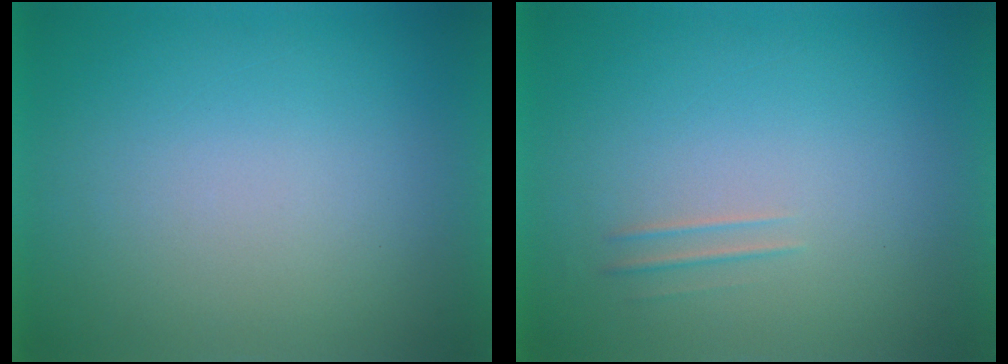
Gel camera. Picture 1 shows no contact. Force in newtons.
{"total": 1.8}